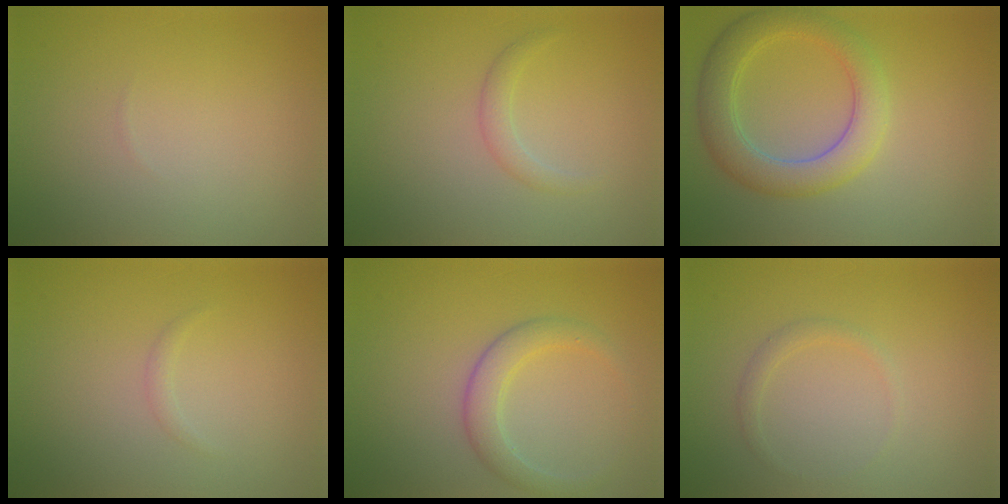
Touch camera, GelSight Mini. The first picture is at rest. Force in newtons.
{"total": 1.3, "press": 1.3, "slide": 0.1}
{"total": 4.6, "press": 4.6, "slide": 0.3}
{"total": 0.6, "press": 0.6, "slide": 0.0}
{"total": 2.7, "press": 2.7, "slide": 0.2}
{"total": 0.9, "press": 0.9, "slide": 0.1}